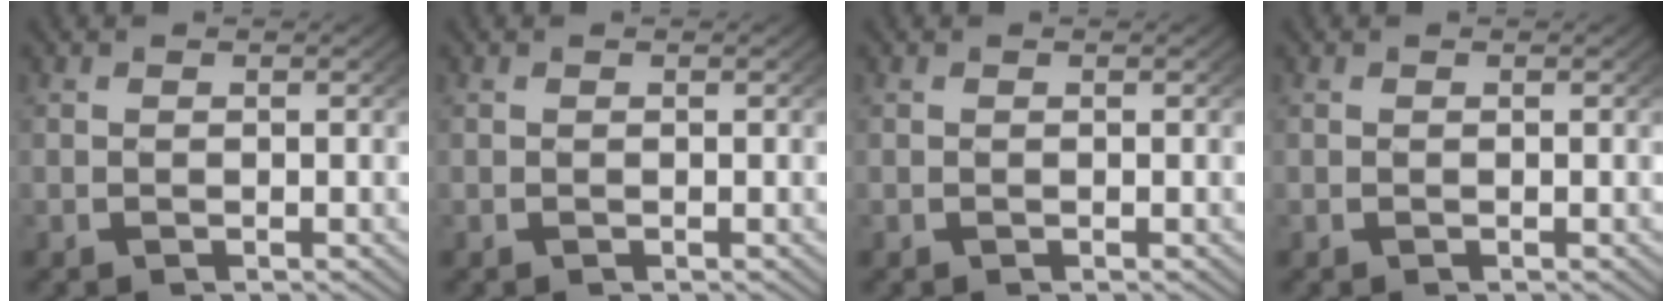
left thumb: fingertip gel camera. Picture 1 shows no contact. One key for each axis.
{"total": 0.0}
{"total": 0.0}
{"total": 0.0}